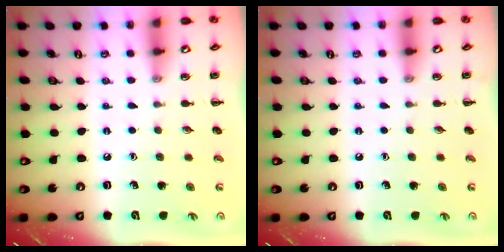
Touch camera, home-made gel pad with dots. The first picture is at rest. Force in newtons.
{"total": 0.0}